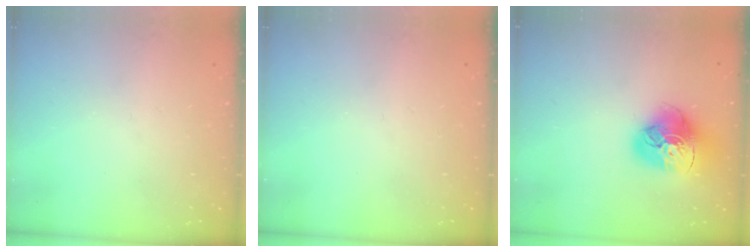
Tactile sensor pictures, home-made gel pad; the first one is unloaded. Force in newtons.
{"total": 0.0}
{"total": 16.7, "press": 16.6, "slide": 1.8}